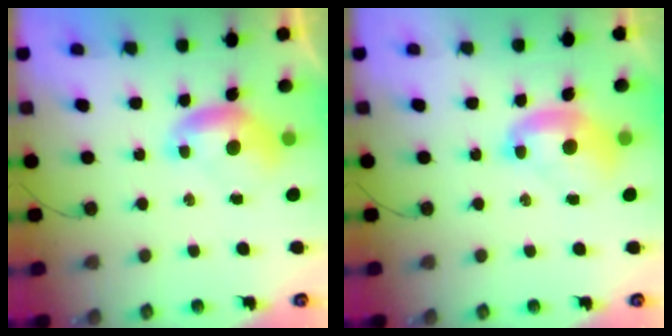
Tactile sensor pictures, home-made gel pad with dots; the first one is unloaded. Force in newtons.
{"total": 2.2, "press": 2.2, "slide": 0.1}